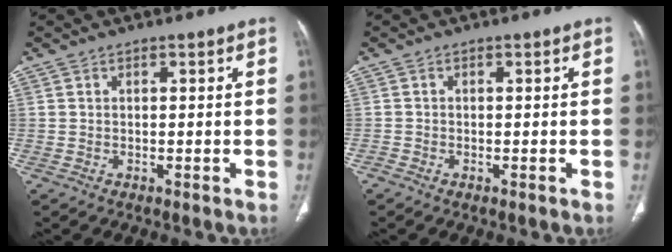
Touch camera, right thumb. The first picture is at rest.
{"total": 0.6, "force": [-0.4, 0.2, 0.3], "torque": [-0.007, -0.002, -0.011]}